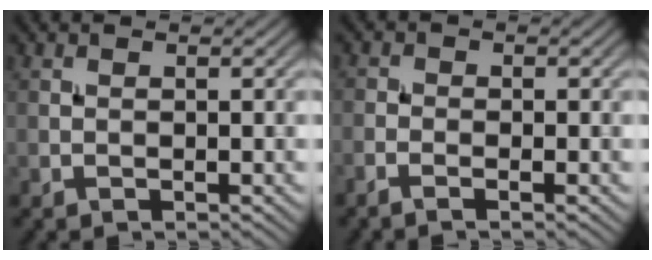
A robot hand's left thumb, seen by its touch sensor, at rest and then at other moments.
{"total": 1.8, "force": [-1.2, 0.6, 1.2], "torque": [-0.029, -0.002, -0.030]}